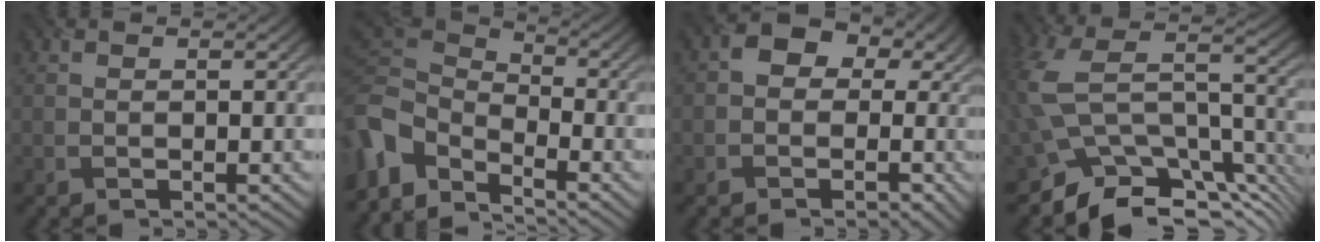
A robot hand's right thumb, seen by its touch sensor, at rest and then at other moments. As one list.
[{"total": 7.3, "force": [-4.4, 3.7, 4.4], "torque": [-0.104, -0.005, -0.107]}, {"total": 7.9, "force": [0.9, 6.6, 4.3], "torque": [-0.052, 0.011, -0.006]}, {"total": 13.1, "force": [-7.6, 7.7, 7.4], "torque": [-0.174, -0.015, -0.122]}]